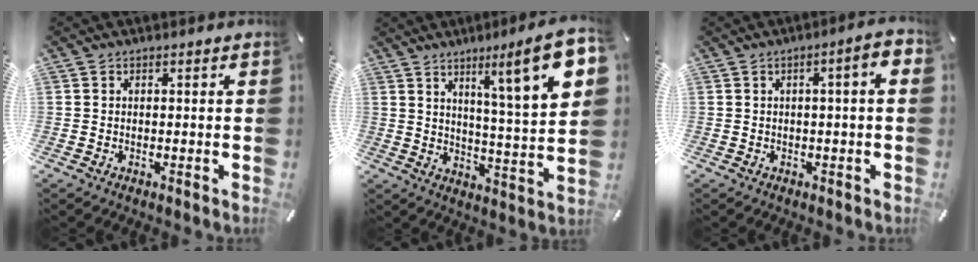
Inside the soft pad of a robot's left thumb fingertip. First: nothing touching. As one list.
[{"total": 15.7, "force": [8.2, 1.9, 13.2], "torque": [-0.191, -0.057, 0.118]}, {"total": 4.5, "force": [0.0, 0.6, 4.4], "torque": [-0.071, 0.001, -0.003]}]